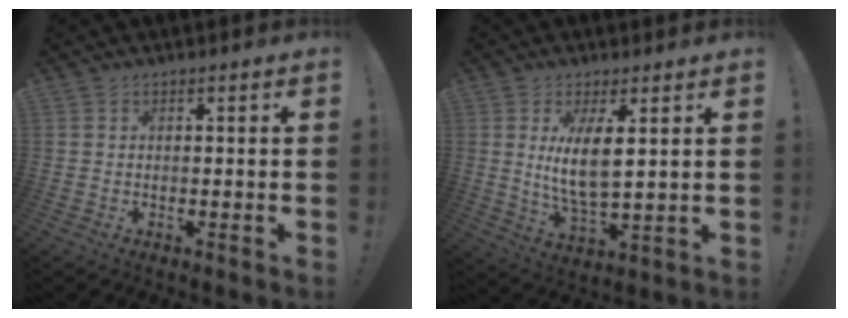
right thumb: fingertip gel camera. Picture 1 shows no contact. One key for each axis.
{"total": 9.8, "fx": 2.7, "fy": 3.2, "fz": 8.9, "tx": -0.180, "ty": -0.018, "tz": 0.045}